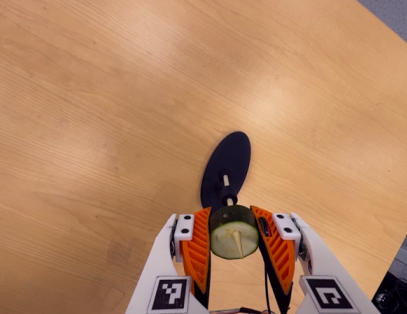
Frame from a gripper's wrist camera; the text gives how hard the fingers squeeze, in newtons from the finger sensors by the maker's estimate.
{"total": 13.2, "left": 13.3, "right": 13.1}